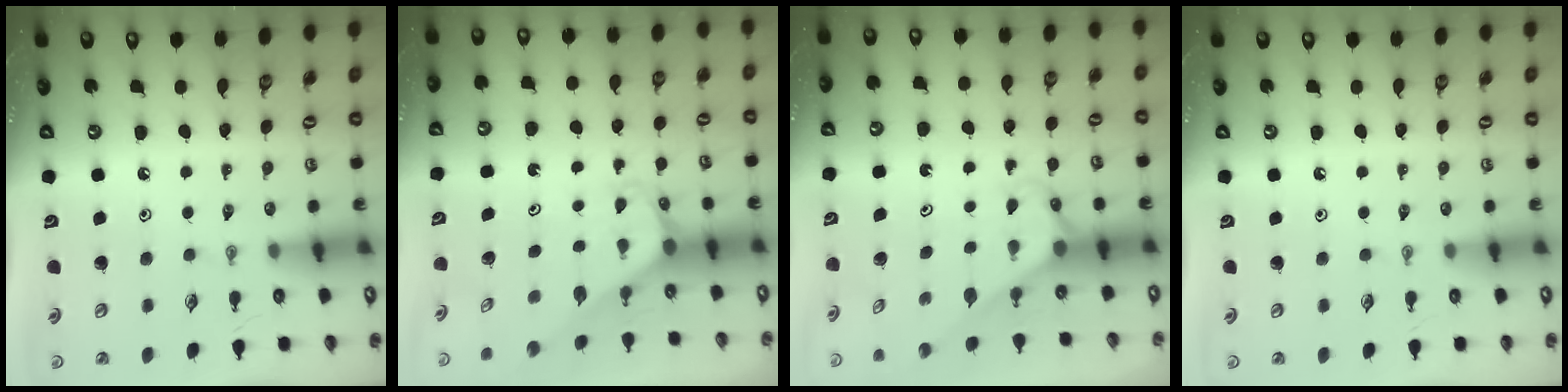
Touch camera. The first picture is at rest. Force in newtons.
{"total": 2.0, "press": 2.0, "slide": 0.1}
{"total": 2.5, "press": 2.4, "slide": 0.2}
{"total": 0.0}